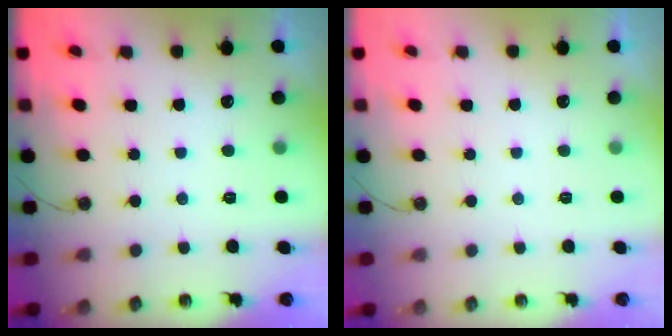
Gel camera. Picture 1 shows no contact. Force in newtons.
{"total": 0.0}